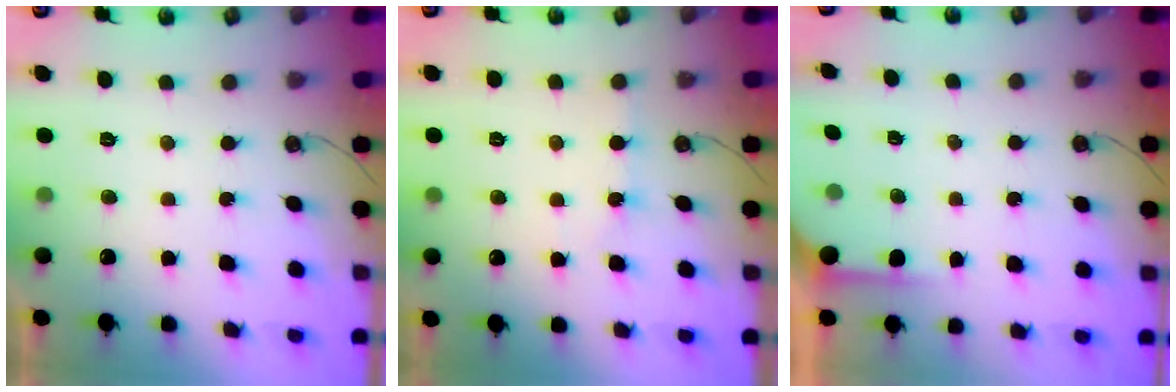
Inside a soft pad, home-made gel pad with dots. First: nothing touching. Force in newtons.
{"total": 3.9, "press": 3.9, "slide": 0.5}
{"total": 2.8, "press": 2.7, "slide": 0.3}